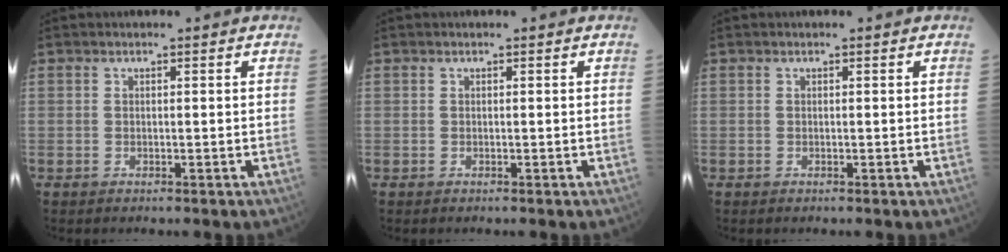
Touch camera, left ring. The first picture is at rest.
{"total": 0.0}
{"total": 0.0}